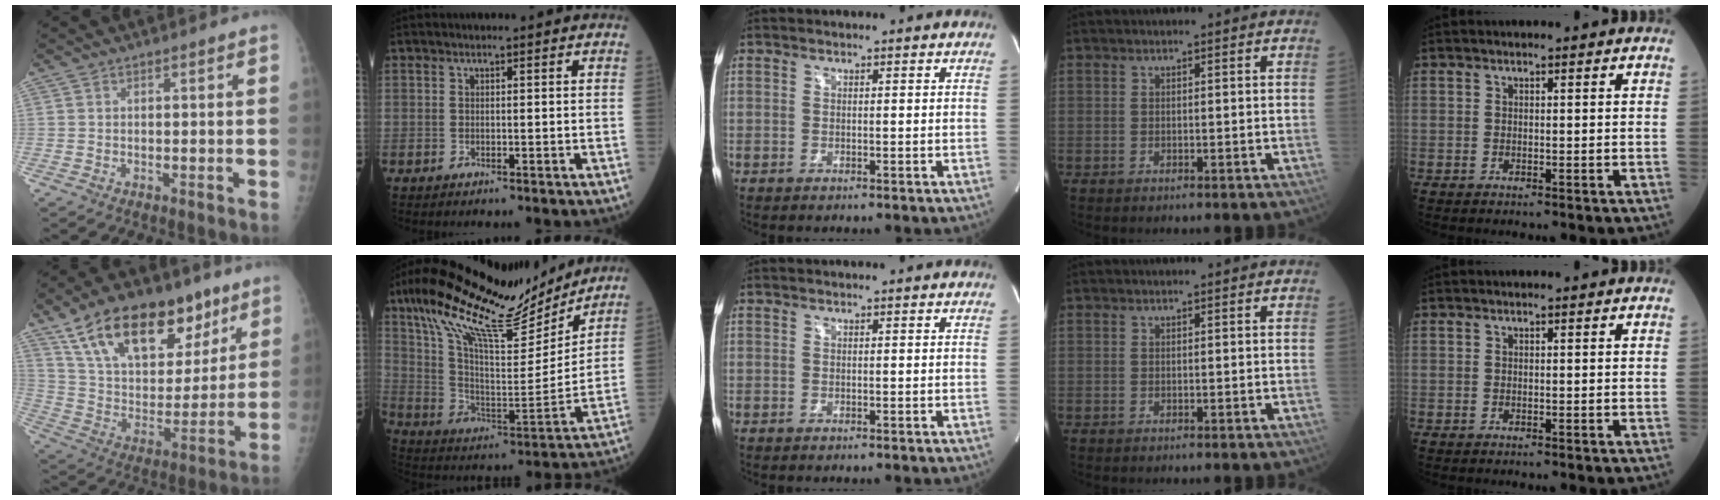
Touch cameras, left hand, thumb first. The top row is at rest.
{"thumb": {"total": 25.3, "force": [15.0, 13.3, 15.4], "torque": [-0.213, -0.030, 0.259]}, "index": {"total": 21.8, "force": [17.5, 4.2, 12.3], "torque": [-0.226, 0.012, 0.296]}}